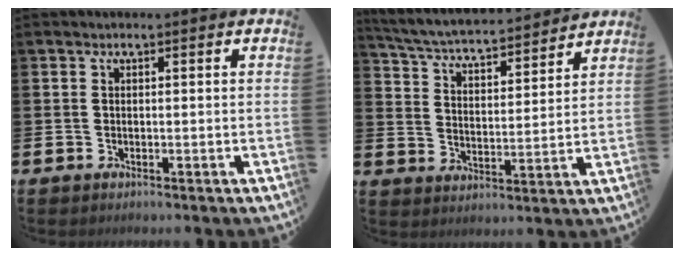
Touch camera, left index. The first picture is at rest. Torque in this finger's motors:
{"motor_torque": [0.71, -0.70, 0.62, 0.12]}